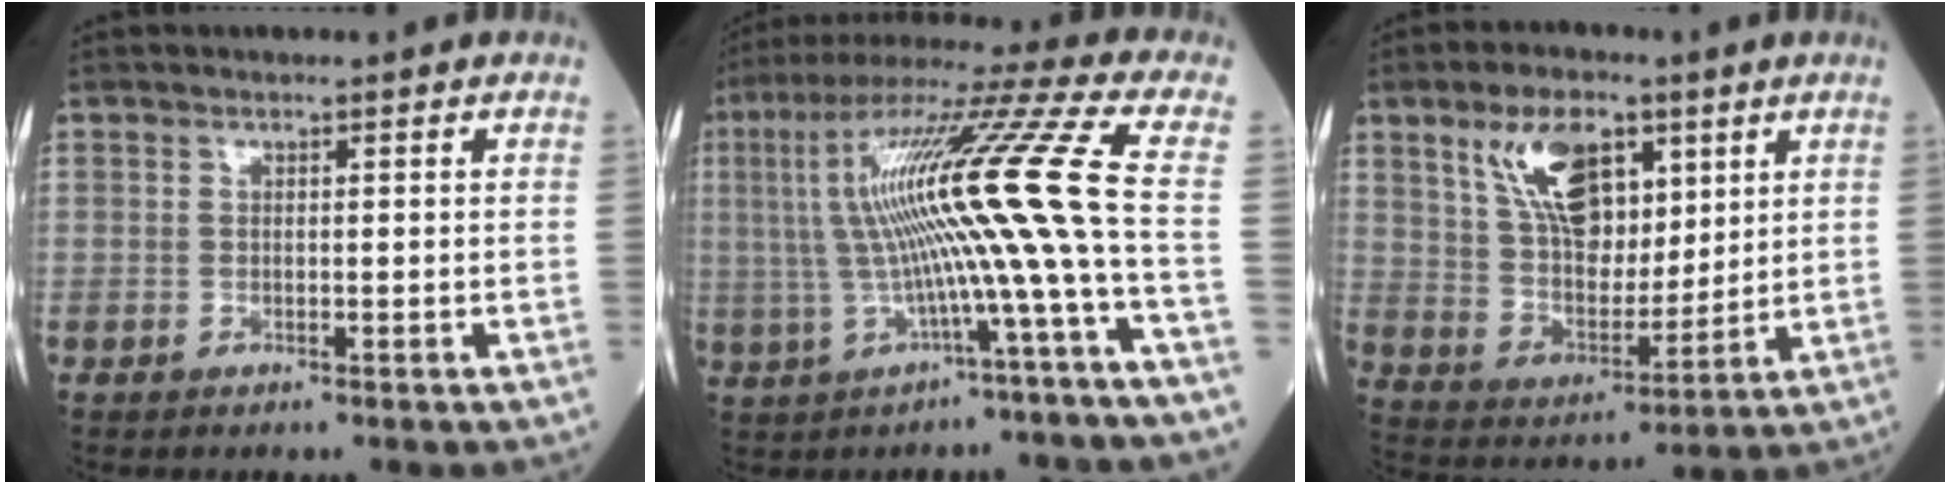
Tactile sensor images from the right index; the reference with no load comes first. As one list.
[{"total": 17.1, "force": [-0.5, -1.6, 17.0], "torque": [-0.313, 0.029, -0.016]}, {"total": 12.9, "force": [6.5, 6.7, 9.0], "torque": [-0.179, 0.018, 0.124]}]